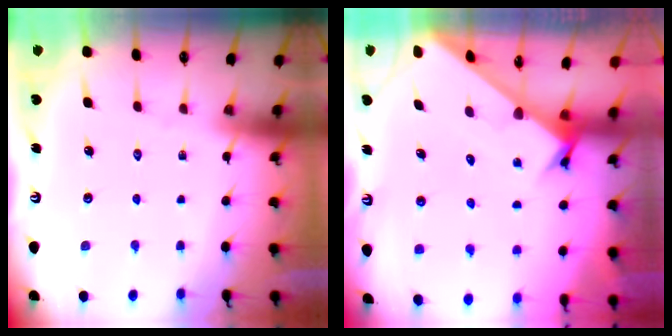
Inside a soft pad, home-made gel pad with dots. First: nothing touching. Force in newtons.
{"total": 2.2, "press": 2.2, "slide": 0.1}